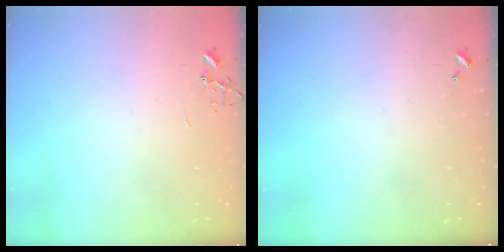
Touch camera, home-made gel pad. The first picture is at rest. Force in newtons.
{"total": 0.0}